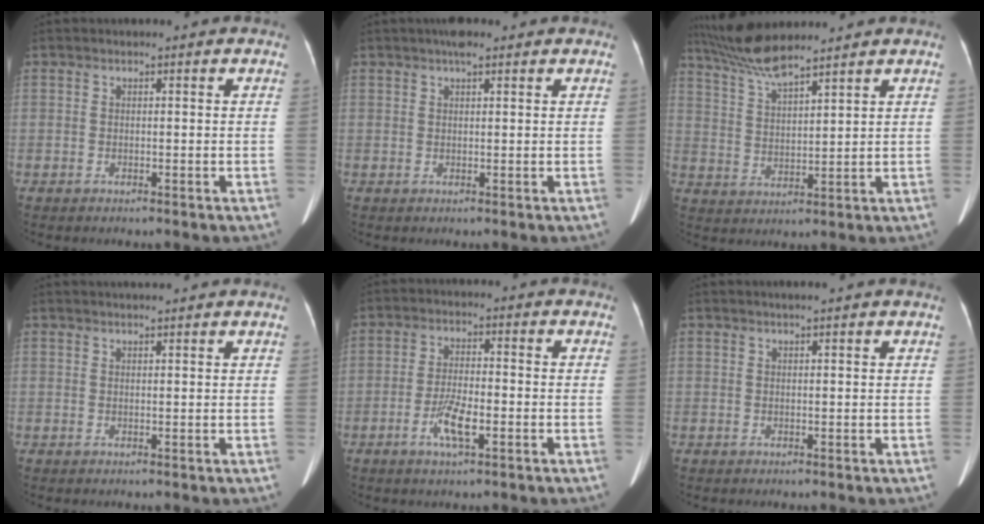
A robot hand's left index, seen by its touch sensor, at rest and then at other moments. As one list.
[{"total": 2.5, "force": [1.7, 0.6, 1.7], "torque": [-0.028, 0.013, 0.025]}, {"total": 8.1, "force": [7.4, 0.2, 3.5], "torque": [-0.079, 0.010, 0.146]}, {"total": 3.3, "force": [3.0, 0.0, 1.3], "torque": [-0.016, 0.018, 0.035]}, {"total": 5.3, "force": [-2.3, 1.1, 4.6], "torque": [-0.093, -0.003, -0.046]}, {"total": 2.6, "force": [2.2, -0.2, 1.4], "torque": [-0.013, 0.018, 0.026]}]